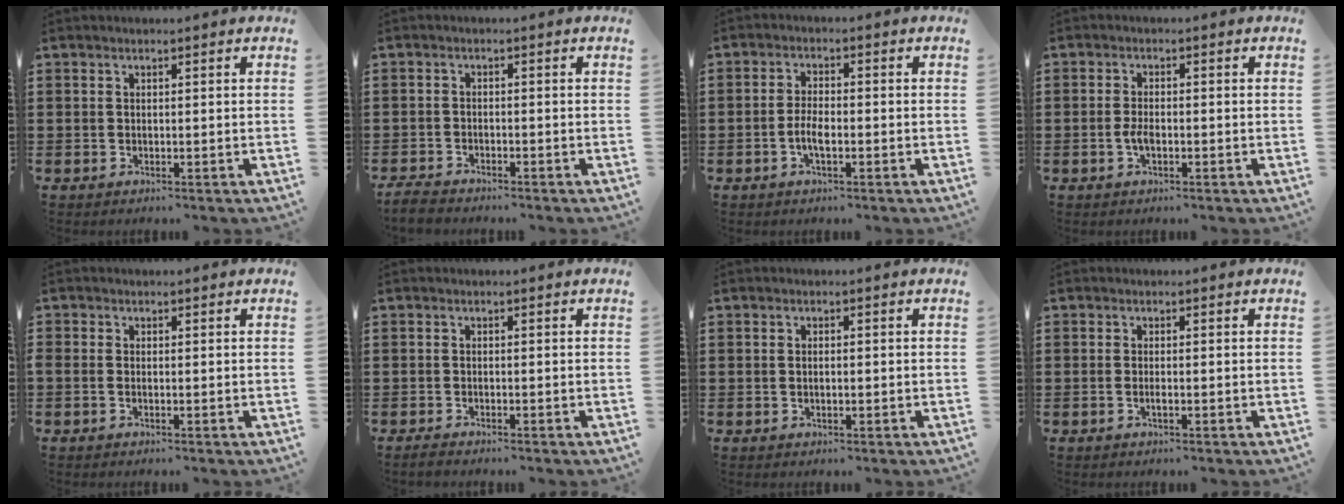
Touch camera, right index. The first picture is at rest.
{"total": 2.2, "force": [-2.1, 0.3, 0.4], "torque": [-0.018, 0.000, -0.046]}
{"total": 3.7, "force": [-1.2, 1.3, 3.2], "torque": [-0.077, -0.003, -0.028]}
{"total": 2.3, "force": [-0.7, 0.6, 2.1], "torque": [-0.048, -0.007, -0.014]}
{"total": 0.6, "force": [-0.4, 0.1, 0.4], "torque": [-0.008, -0.006, -0.005]}
{"total": 0.7, "force": [-0.7, 0.0, 0.1], "torque": [-0.004, -0.002, -0.014]}
{"total": 1.1, "force": [-0.2, 0.4, 1.0], "torque": [-0.019, 0.001, -0.003]}
{"total": 0.9, "force": [-0.4, 0.1, 0.8], "torque": [-0.015, -0.005, -0.006]}